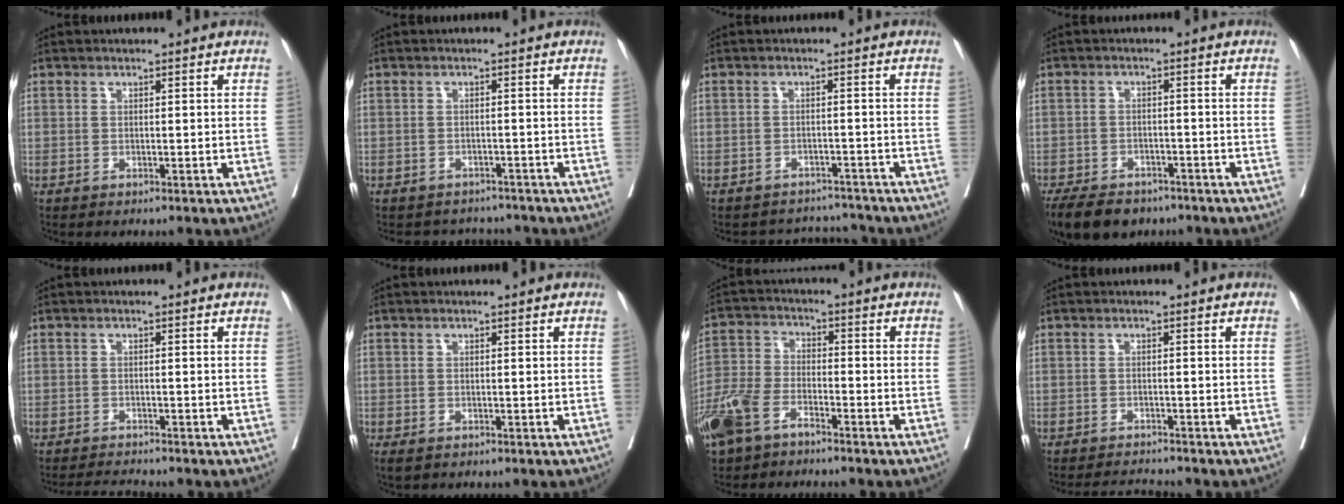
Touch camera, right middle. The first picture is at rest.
{"total": 5.1, "force": [-4.8, 1.7, -0.1], "torque": [0.005, 0.006, -0.059]}
{"total": 5.4, "force": [-5.2, 1.1, -1.0], "torque": [0.013, 0.015, -0.069]}
{"total": 10.6, "force": [-7.9, 5.4, 4.5], "torque": [-0.086, -0.011, -0.117]}
{"total": 2.7, "force": [-2.6, -0.5, 0.2], "torque": [-0.008, -0.017, -0.044]}
{"total": 1.7, "force": [-1.1, 0.9, 0.9], "torque": [-0.018, -0.005, -0.014]}
{"total": 8.4, "force": [-5.7, 3.9, 4.8], "torque": [-0.121, -0.010, -0.116]}
{"total": 3.1, "force": [-3.0, -0.4, -0.1], "torque": [0.000, -0.016, -0.050]}